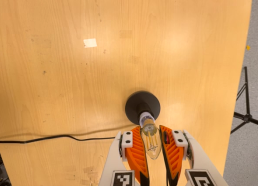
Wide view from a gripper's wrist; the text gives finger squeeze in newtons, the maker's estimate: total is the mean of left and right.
{"total": 20.7, "left": 24.2, "right": 17.3}